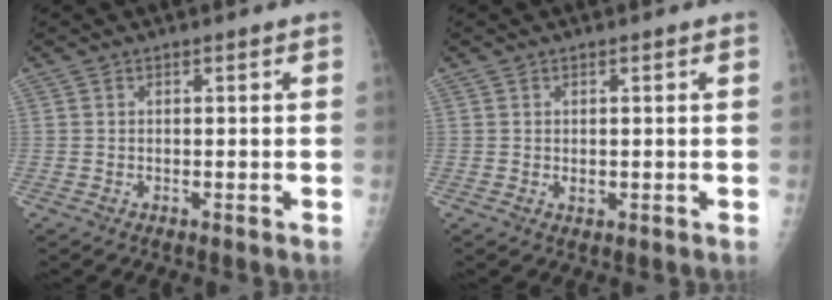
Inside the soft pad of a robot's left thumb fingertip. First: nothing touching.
{"total": 0.9, "force": [0.2, 0.6, 0.7], "torque": [-0.009, -0.004, 0.007]}